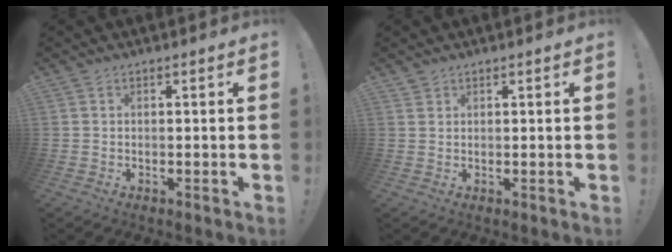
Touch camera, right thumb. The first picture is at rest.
{"total": 1.2, "force": [1.1, 0.6, 0.1], "torque": [0.003, -0.006, 0.020]}